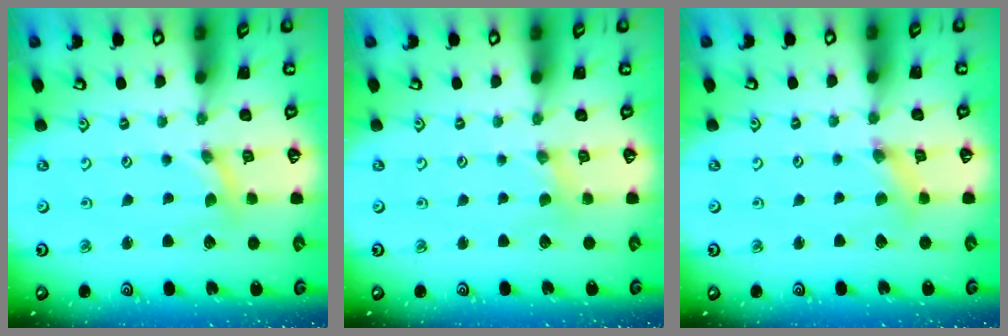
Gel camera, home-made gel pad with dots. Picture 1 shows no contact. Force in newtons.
{"total": 2.1, "press": 2.0, "slide": 0.4}
{"total": 2.5, "press": 2.4, "slide": 0.3}